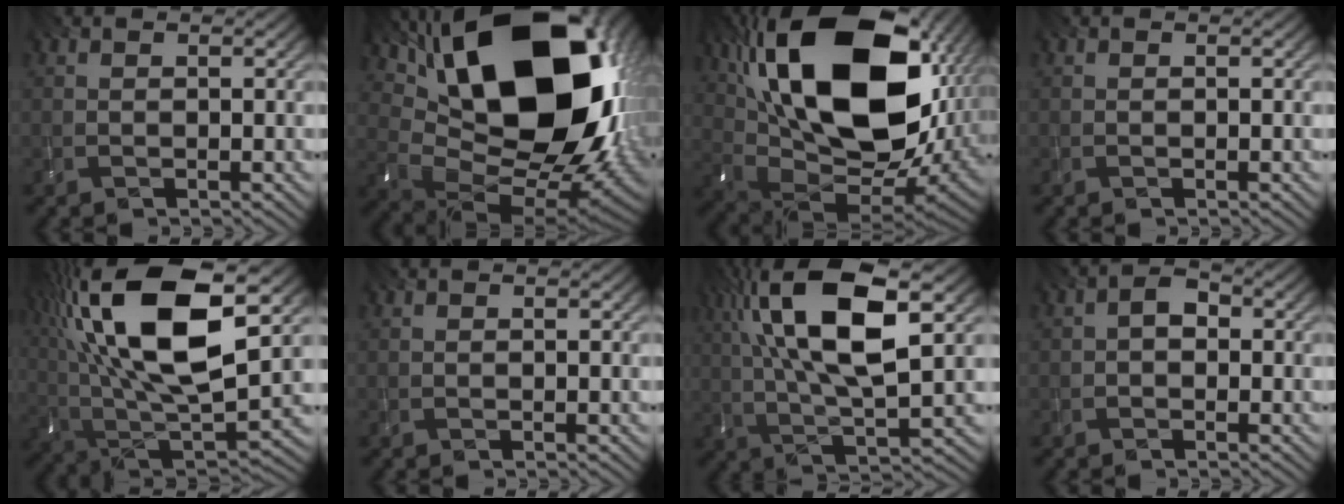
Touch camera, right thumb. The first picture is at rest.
{"total": 21.3, "force": [6.3, 13.2, 15.5], "torque": [-0.295, -0.016, 0.143]}
{"total": 20.6, "force": [6.3, 11.5, 15.9], "torque": [-0.338, 0.004, 0.126]}
{"total": 0.0}
{"total": 19.9, "force": [7.0, 8.3, 16.6], "torque": [-0.347, 0.042, 0.116]}
{"total": 0.0}
{"total": 15.1, "force": [4.6, 5.0, 13.4], "torque": [-0.279, 0.023, 0.079]}
{"total": 2.0, "force": [-0.9, 1.3, 1.2], "torque": [-0.018, 0.004, -0.020]}